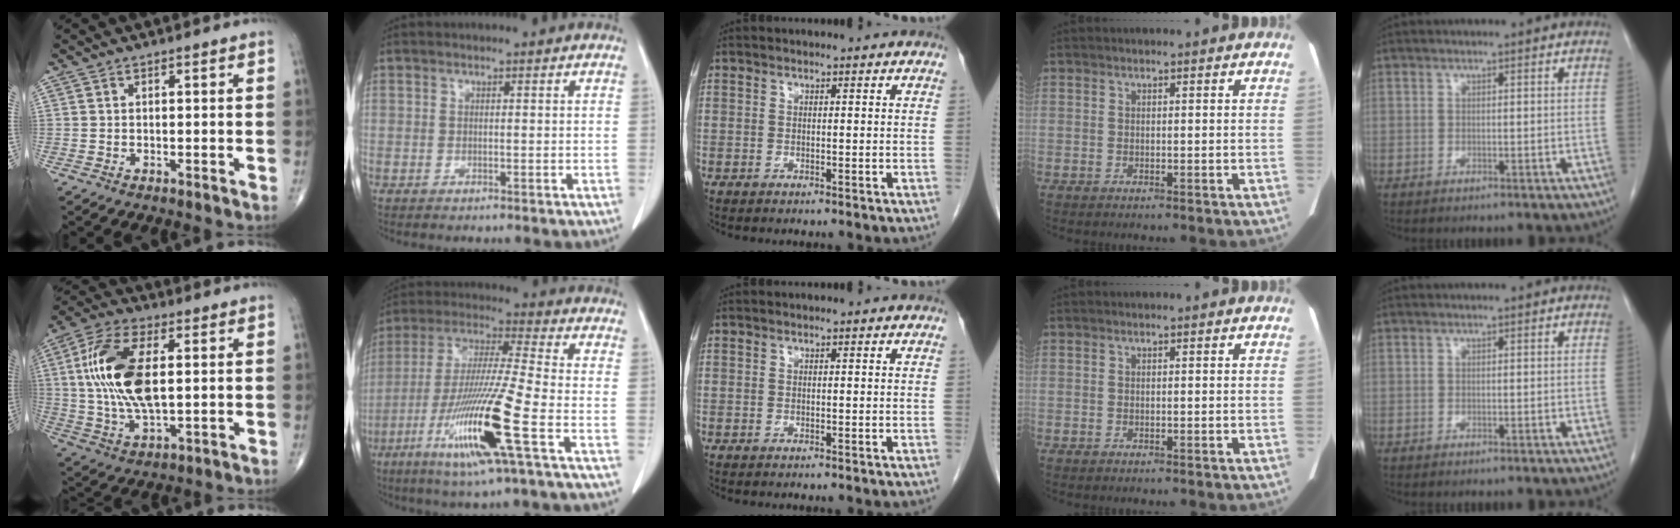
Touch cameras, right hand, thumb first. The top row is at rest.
{"thumb": {"total": 16.8, "force": [2.3, 7.9, 14.6], "torque": [-0.298, 0.000, 0.044]}, "index": {"total": 17.0, "force": [-6.7, -0.5, 15.6], "torque": [-0.322, -0.027, -0.129]}}